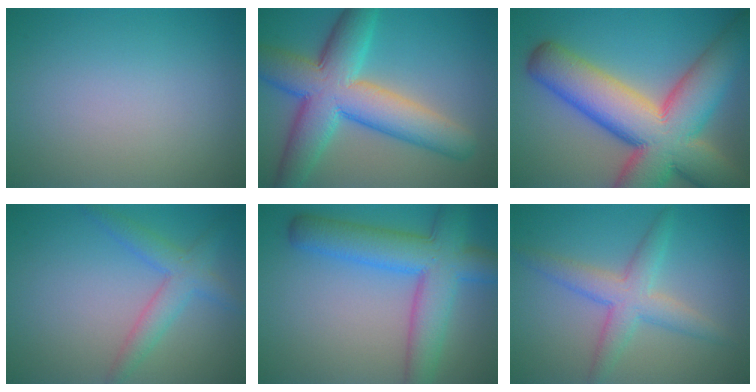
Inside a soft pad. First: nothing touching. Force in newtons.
{"total": 10.6, "press": 10.6, "slide": 0.4}
{"total": 15.7, "press": 15.7, "slide": 1.1}
{"total": 2.4, "press": 2.4, "slide": 0.2}
{"total": 8.0, "press": 8.0, "slide": 0.4}
{"total": 4.1, "press": 4.1, "slide": 0.1}